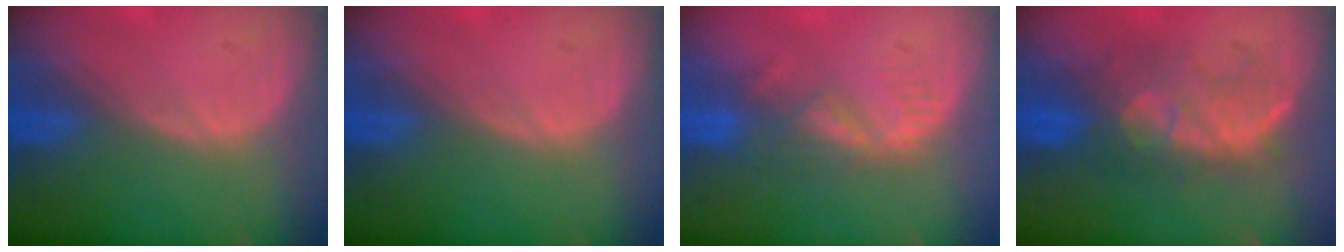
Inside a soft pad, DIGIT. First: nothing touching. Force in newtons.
{"total": 0.0}
{"total": 4.3, "press": 4.0, "slide": 1.7}
{"total": 8.3, "press": 8.3, "slide": 0.1}